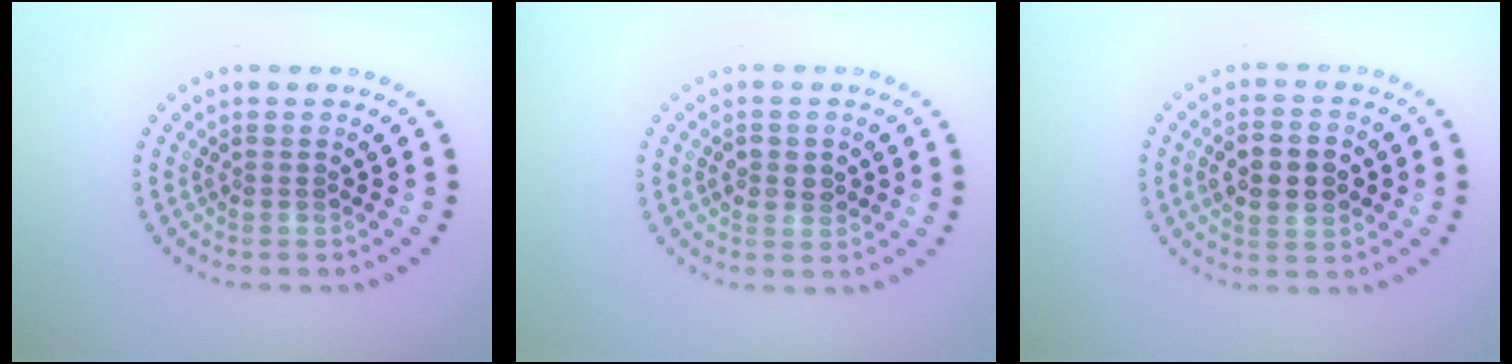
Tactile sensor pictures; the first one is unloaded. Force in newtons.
{"total": 1.8, "press": 1.8, "slide": 0.0}
{"total": 4.4, "press": 4.4, "slide": 0.2}